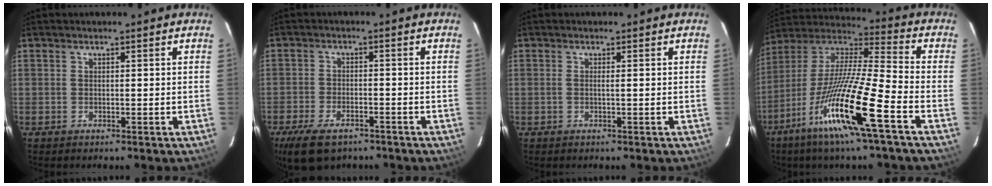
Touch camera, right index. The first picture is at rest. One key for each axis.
{"total": 10.3, "fx": -7.1, "fy": 5.0, "fz": 5.6, "tx": -0.138, "ty": -0.020, "tz": -0.124}
{"total": 0.6, "fx": 0.0, "fy": -0.2, "fz": 0.6, "tx": -0.011, "ty": -0.001, "tz": -0.002}
{"total": 19.2, "fx": -10.1, "fy": 0.5, "fz": 16.2, "tx": -0.310, "ty": -0.029, "tz": -0.200}